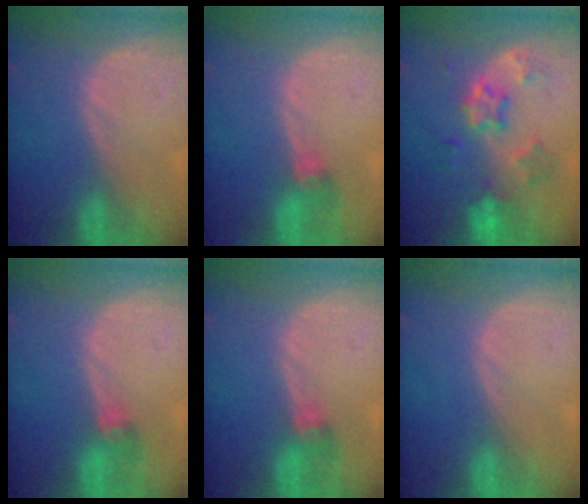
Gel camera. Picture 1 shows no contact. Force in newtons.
{"total": 2.7, "press": 2.7, "slide": 0.3}
{"total": 6.7, "press": 6.3, "slide": 2.4}
{"total": 2.7, "press": 2.7, "slide": 0.3}
{"total": 2.7, "press": 2.7, "slide": 0.3}
{"total": 0.0}